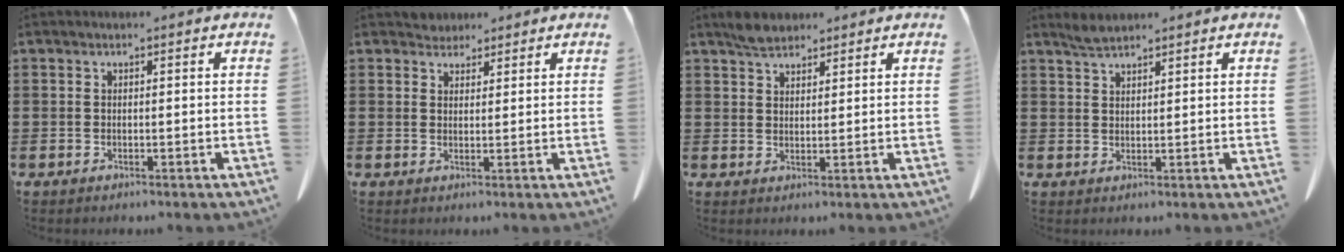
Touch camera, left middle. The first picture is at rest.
{"total": 2.3, "force": [2.3, 0.5, -0.1], "torque": [-0.002, 0.003, 0.046]}
{"total": 3.2, "force": [2.9, 1.0, 1.0], "torque": [-0.024, 0.005, 0.056]}
{"total": 2.2, "force": [2.0, 0.1, 0.8], "torque": [-0.019, 0.002, 0.038]}